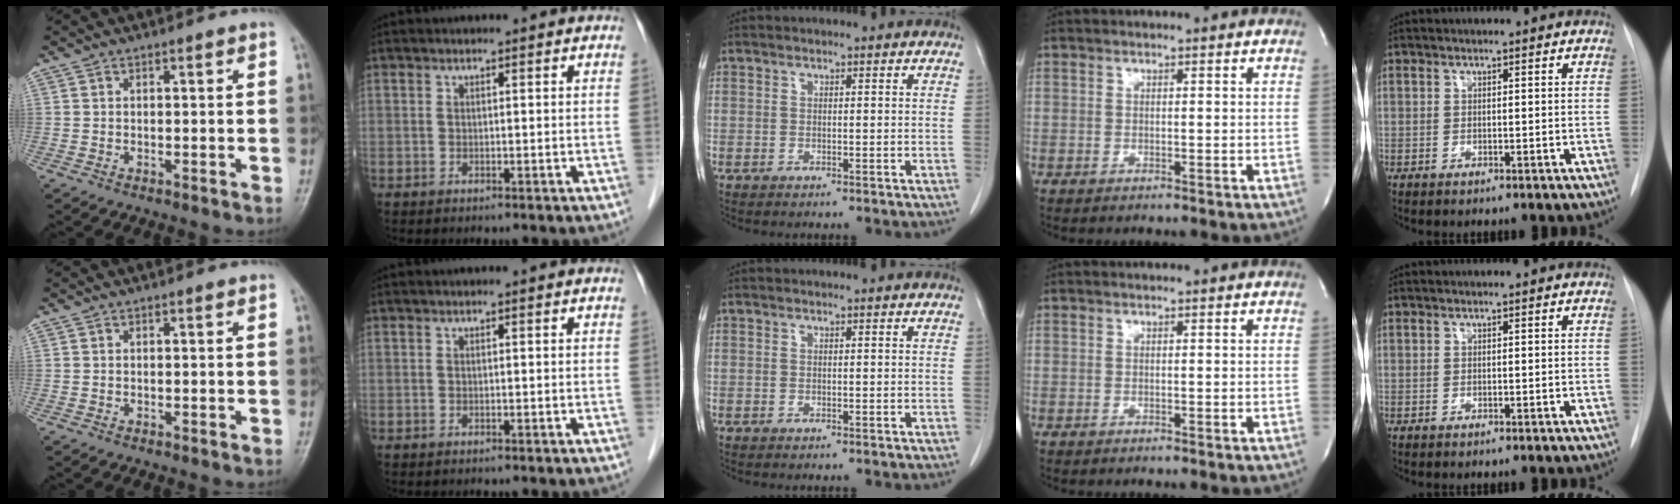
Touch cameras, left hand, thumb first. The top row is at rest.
{}